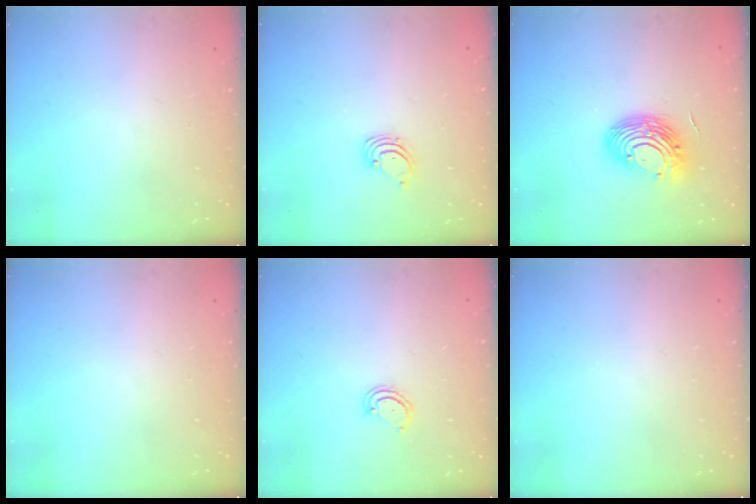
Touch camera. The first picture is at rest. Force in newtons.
{"total": 1.5, "press": 1.5, "slide": 0.1}
{"total": 12.8, "press": 12.6, "slide": 2.2}
{"total": 0.0}
{"total": 3.9, "press": 3.9, "slide": 0.4}
{"total": 0.0}